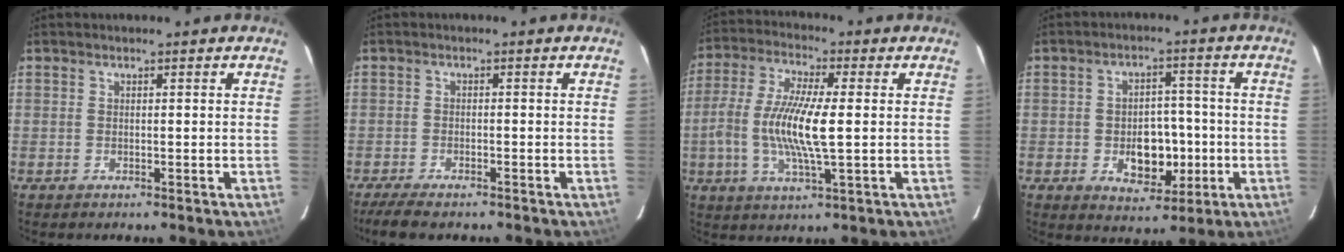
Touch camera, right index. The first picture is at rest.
{"total": 6.1, "force": [-5.0, 1.3, 3.2], "torque": [-0.081, -0.022, -0.090]}
{"total": 12.5, "force": [-0.9, 2.5, 12.2], "torque": [-0.246, -0.001, -0.022]}
{"total": 8.7, "force": [-2.1, 5.9, 6.0], "torque": [-0.107, 0.005, -0.015]}